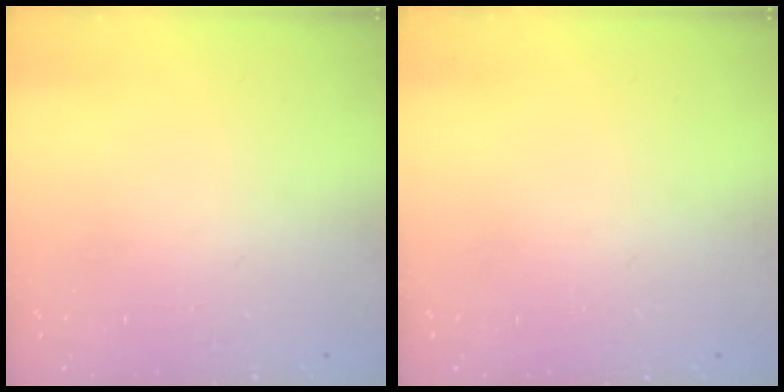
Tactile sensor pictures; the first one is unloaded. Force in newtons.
{"total": 0.0}